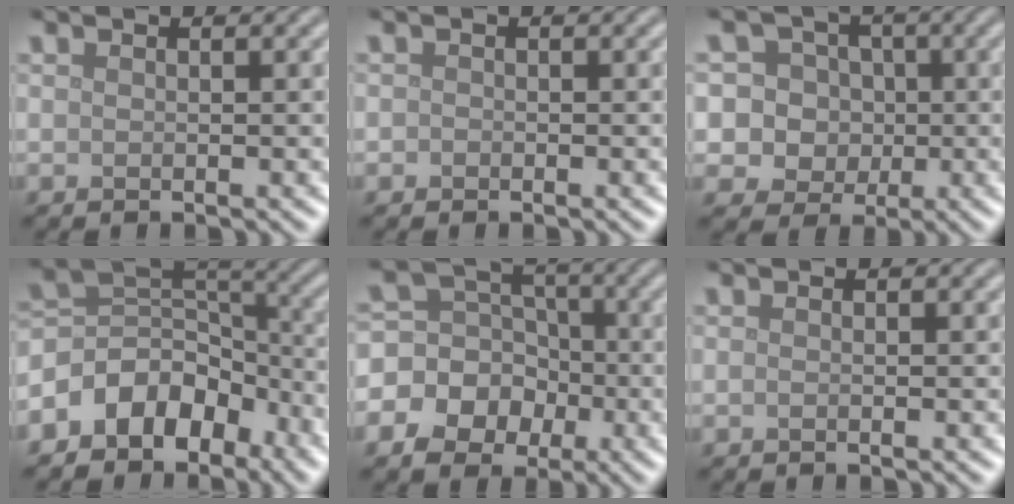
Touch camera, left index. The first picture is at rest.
{"total": 0.5, "force": [-0.2, 0.5, 0.1], "torque": [0.001, -0.004, -0.006]}
{"total": 8.4, "force": [1.3, 7.8, 2.8], "torque": [-0.062, 0.035, 0.005]}
{"total": 6.8, "force": [-4.1, 4.6, 2.9], "torque": [-0.025, 0.010, -0.086]}
{"total": 8.3, "force": [-2.4, 7.5, 2.6], "torque": [-0.045, 0.019, -0.068]}
{"total": 0.0}